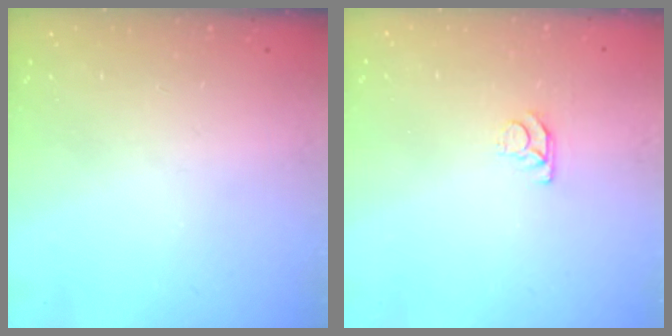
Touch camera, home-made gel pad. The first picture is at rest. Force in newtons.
{"total": 4.6, "press": 4.6, "slide": 0.3}